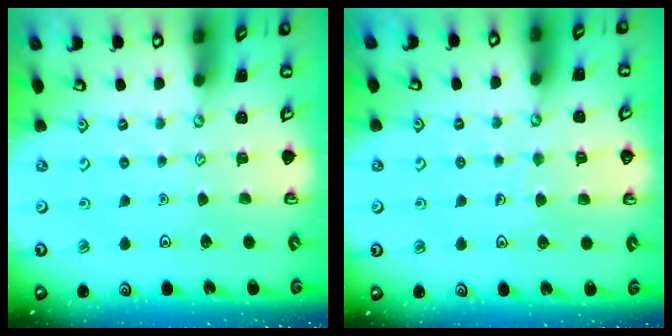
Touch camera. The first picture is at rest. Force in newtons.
{"total": 5.3, "press": 5.2, "slide": 0.4}